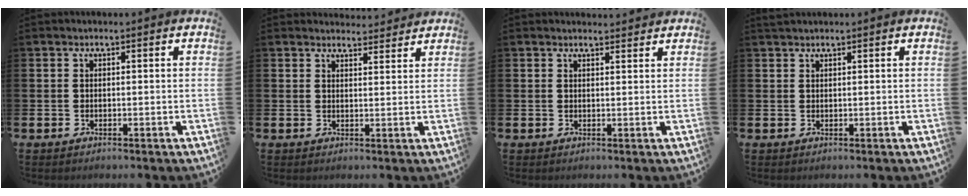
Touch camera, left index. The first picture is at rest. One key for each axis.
{"total": 3.0, "fx": 2.9, "fy": 0.5, "fz": -0.2, "tx": 0.014, "ty": -0.021, "tz": 0.050}
{"total": 1.6, "fx": 1.6, "fy": 0.2, "fz": -0.1, "tx": 0.014, "ty": -0.010, "tz": 0.026}
{"total": 1.1, "fx": 1.0, "fy": 0.1, "fz": 0.2, "tx": 0.004, "ty": -0.001, "tz": 0.017}